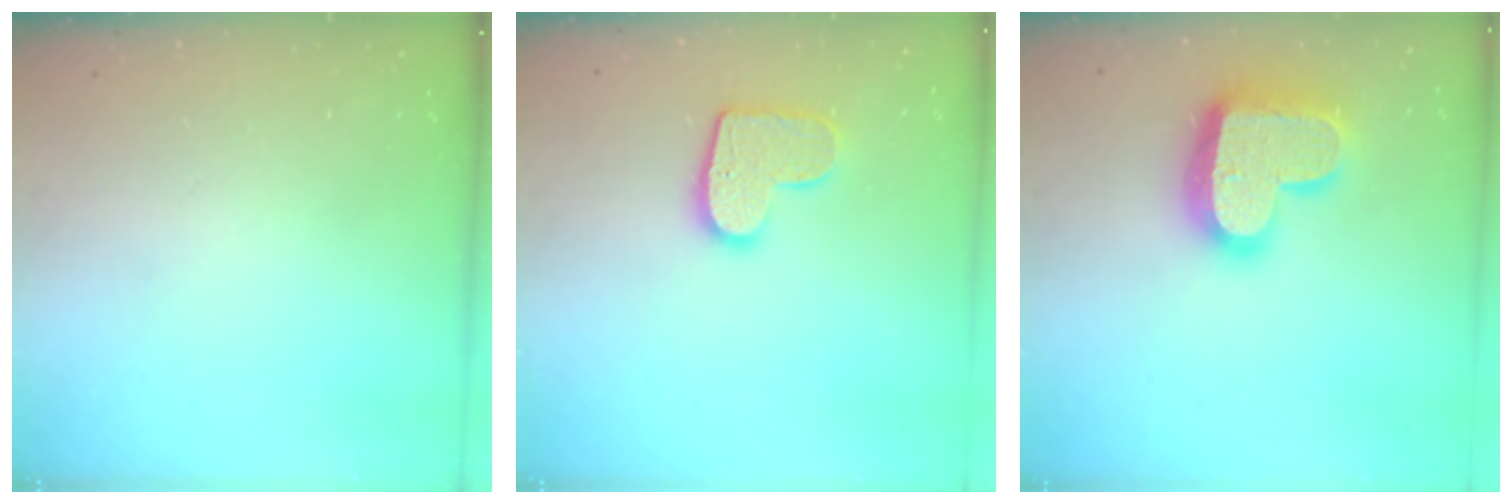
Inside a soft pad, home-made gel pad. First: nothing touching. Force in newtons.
{"total": 11.6, "press": 11.6, "slide": 0.6}
{"total": 21.4, "press": 21.4, "slide": 1.3}